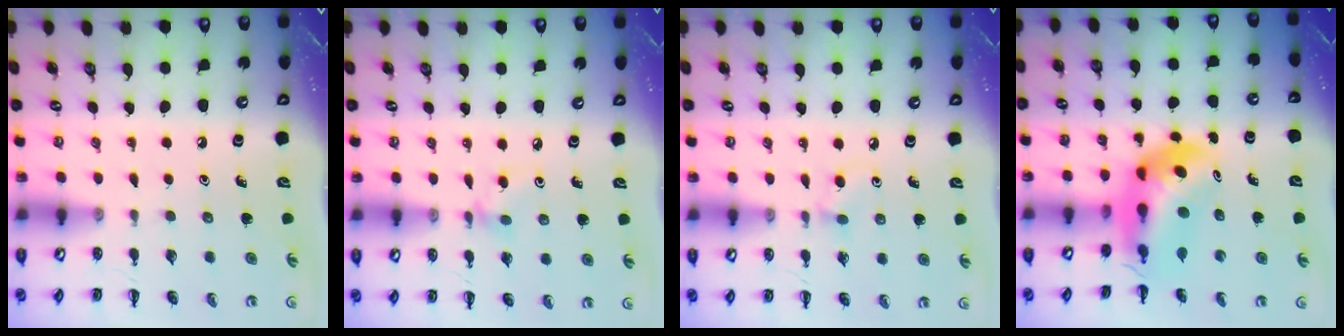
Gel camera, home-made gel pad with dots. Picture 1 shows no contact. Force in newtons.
{"total": 4.5, "press": 4.3, "slide": 1.2}
{"total": 4.9, "press": 4.4, "slide": 2.0}
{"total": 6.6, "press": 6.2, "slide": 2.2}